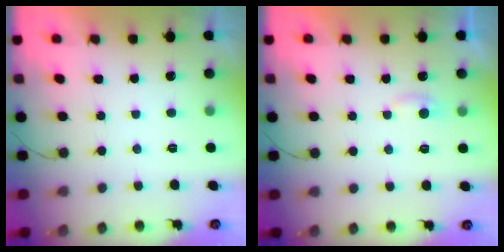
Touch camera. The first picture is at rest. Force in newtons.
{"total": 2.8, "press": 2.8, "slide": 0.4}